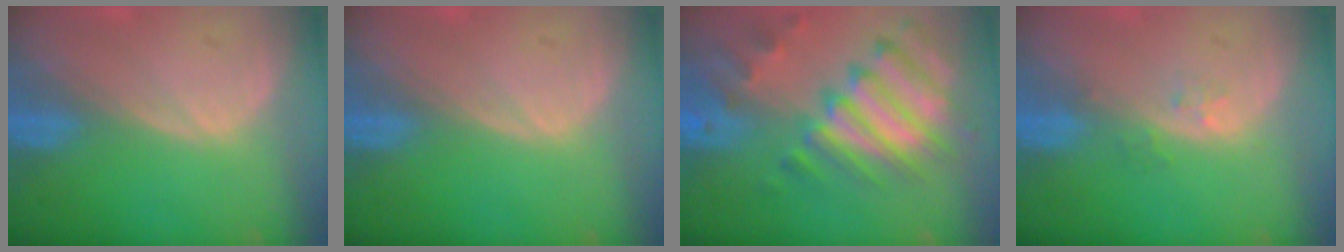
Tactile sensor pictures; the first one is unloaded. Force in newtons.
{"total": 0.0}
{"total": 11.4, "press": 9.9, "slide": 5.7}
{"total": 1.6, "press": 1.6, "slide": 0.1}